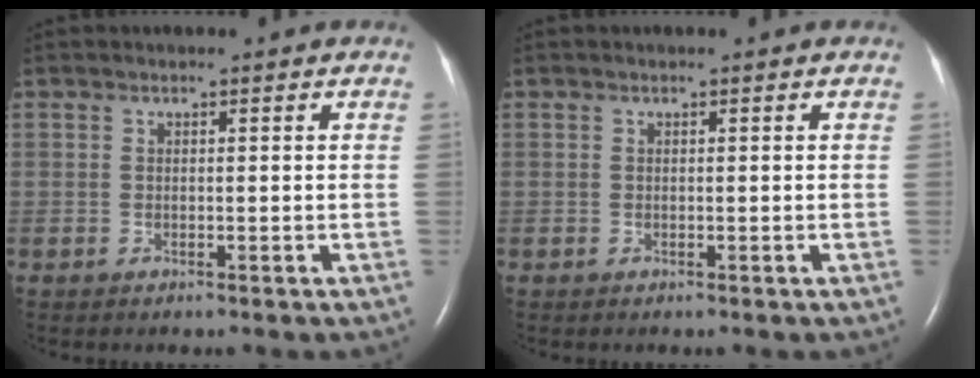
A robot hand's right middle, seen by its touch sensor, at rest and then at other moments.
{"total": 0.0}